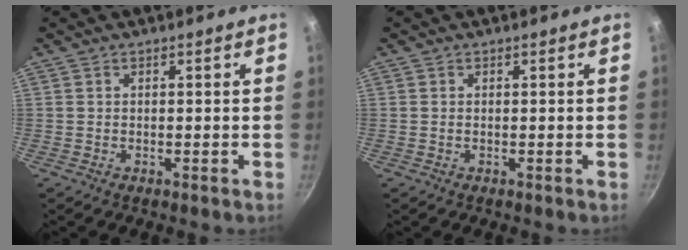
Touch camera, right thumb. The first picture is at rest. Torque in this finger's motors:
{"motor_torque": [0.01, 0.29, 0.05, 0.22, 0.04]}